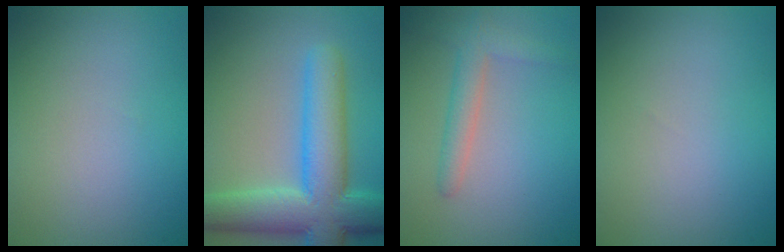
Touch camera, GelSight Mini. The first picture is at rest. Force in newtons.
{"total": 9.8, "press": 9.8, "slide": 0.4}
{"total": 2.6, "press": 2.6, "slide": 0.2}
{"total": 0.0}